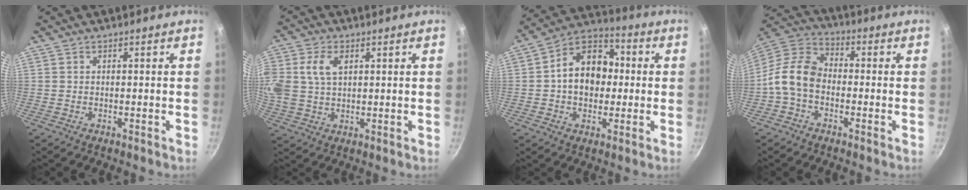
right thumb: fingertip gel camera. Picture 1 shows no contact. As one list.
[{"total": 12.2, "force": [3.3, 8.6, 8.0], "torque": [-0.179, 0.019, 0.065]}, {"total": 14.2, "force": [0.5, 10.7, 9.3], "torque": [-0.104, 0.028, -0.009]}, {"total": 10.5, "force": [-2.4, 7.4, 7.1], "torque": [-0.119, 0.040, -0.071]}]